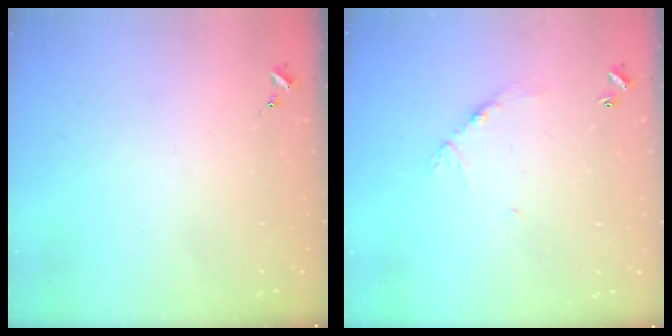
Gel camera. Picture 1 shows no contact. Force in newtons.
{"total": 7.3, "press": 7.3, "slide": 0.4}